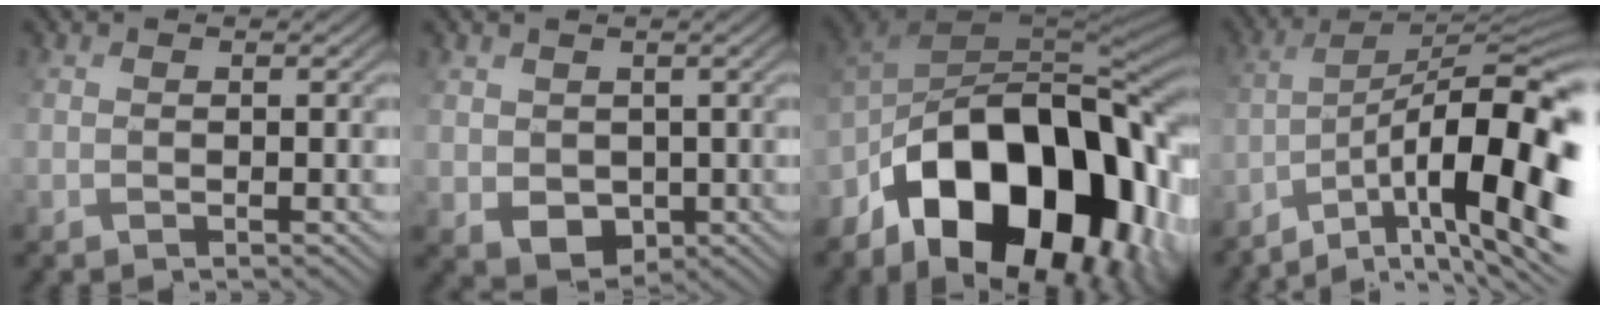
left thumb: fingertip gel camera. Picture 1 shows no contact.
{"total": 3.7, "force": [0.5, 3.3, 1.7], "torque": [-0.052, -0.015, 0.012]}
{"total": 20.9, "force": [-8.3, 11.1, 15.7], "torque": [-0.270, -0.014, -0.126]}
{"total": 16.3, "force": [-7.6, 5.0, 13.5], "torque": [-0.215, -0.007, -0.126]}